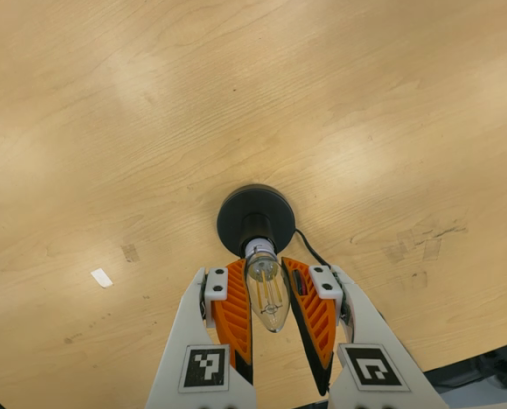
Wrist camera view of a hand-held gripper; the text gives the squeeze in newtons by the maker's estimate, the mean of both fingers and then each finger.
{"total": 15.8, "left": 15.8, "right": 15.7}